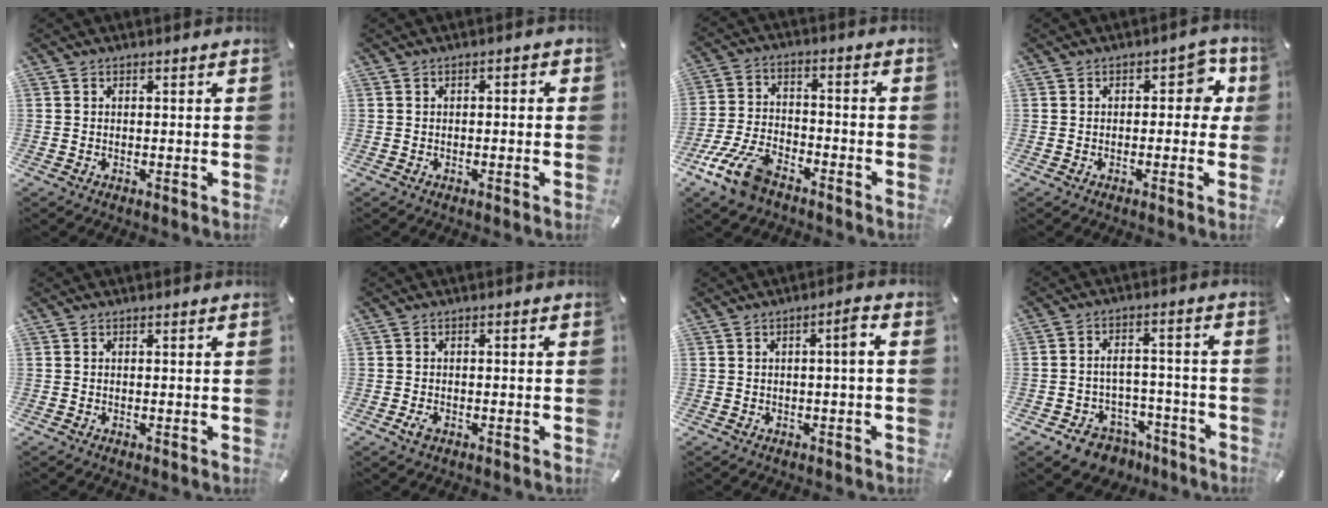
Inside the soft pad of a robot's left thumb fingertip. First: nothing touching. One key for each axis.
{"total": 1.2, "fx": -0.7, "fy": 0.6, "fz": 0.9, "tx": -0.015, "ty": 0.004, "tz": -0.014}
{"total": 12.0, "fx": -7.8, "fy": 5.7, "fz": 7.0, "tx": -0.141, "ty": 0.039, "tz": -0.146}
{"total": 6.1, "fx": 1.2, "fy": 3.9, "fz": 4.5, "tx": -0.044, "ty": 0.000, "tz": 0.010}
{"total": 0.0}
{"total": 2.3, "fx": -1.0, "fy": 1.2, "fz": 1.6, "tx": -0.043, "ty": -0.002, "tz": -0.022}
{"total": 3.5, "fx": -0.2, "fy": 0.4, "fz": 3.5, "tx": -0.057, "ty": 0.005, "tz": -0.009}
{"total": 7.5, "fx": -4.0, "fy": 5.8, "fz": 2.6, "tx": -0.039, "ty": 0.036, "tz": -0.063}